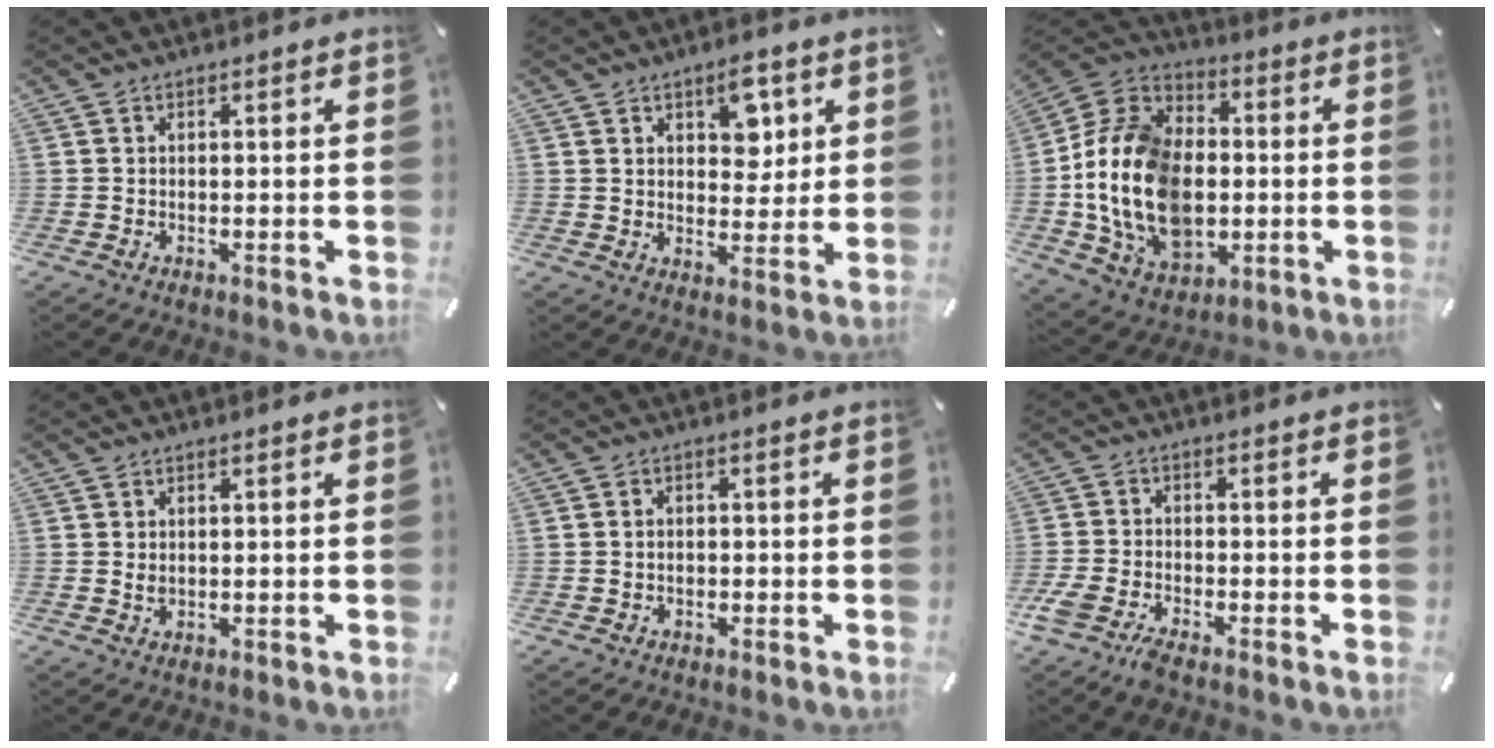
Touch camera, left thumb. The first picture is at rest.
{"total": 7.7, "force": [3.9, 5.0, 4.3], "torque": [-0.043, -0.011, 0.062]}
{"total": 19.9, "force": [-3.3, 14.7, 13.0], "torque": [-0.303, 0.018, -0.057]}
{"total": 1.0, "force": [0.3, 0.7, 0.7], "torque": [-0.016, 0.002, 0.005]}
{"total": 1.7, "force": [-0.5, 1.4, 0.9], "torque": [-0.018, 0.004, -0.012]}
{"total": 5.2, "force": [-4.4, 1.0, 2.7], "torque": [-0.081, -0.005, -0.088]}